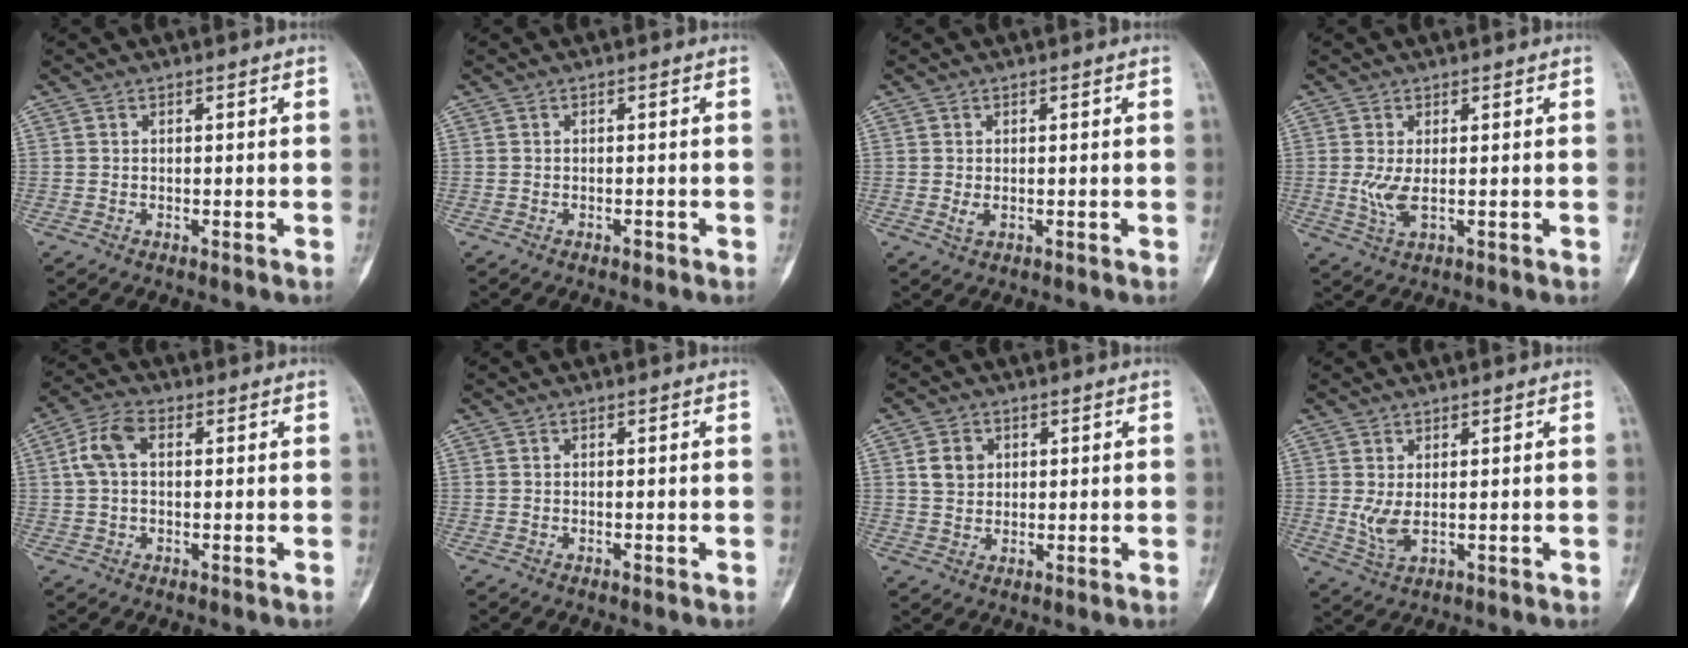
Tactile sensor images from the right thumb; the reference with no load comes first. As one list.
[{"total": 0.5, "force": [-0.4, 0.3, 0.2], "torque": [-0.005, 0.002, -0.009]}, {"total": 1.2, "force": [-0.1, 0.7, 1.0], "torque": [-0.021, -0.004, 0.000]}, {"total": 3.8, "force": [0.0, 1.3, 3.5], "torque": [-0.088, -0.011, 0.004]}, {"total": 6.0, "force": [1.0, 3.5, 4.8], "torque": [-0.104, 0.021, 0.013]}, {"total": 0.0}, {"total": 4.3, "force": [1.2, 3.6, 1.9], "torque": [-0.017, -0.003, 0.023]}, {"total": 3.9, "force": [0.3, 1.7, 3.5], "torque": [-0.077, -0.008, 0.016]}]